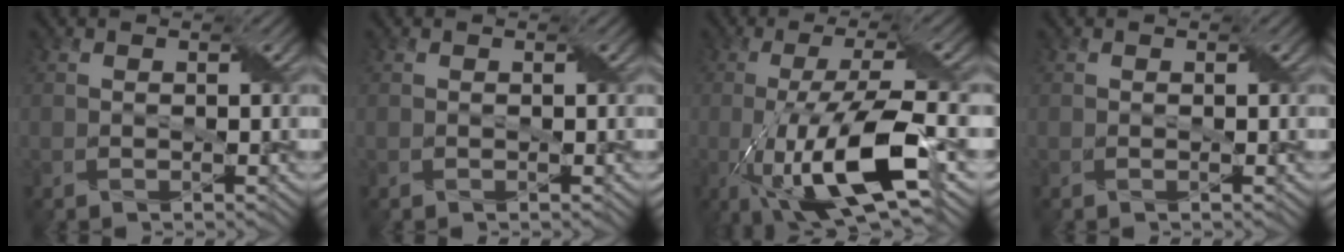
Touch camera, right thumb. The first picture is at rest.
{"total": 0.0}
{"total": 14.7, "force": [-4.9, 4.3, 13.1], "torque": [-0.249, -0.008, -0.090]}
{"total": 0.0}